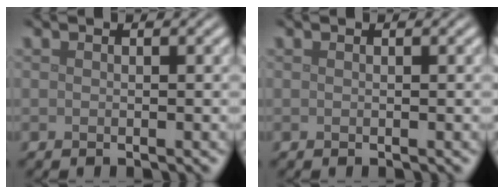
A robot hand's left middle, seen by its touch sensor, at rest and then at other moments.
{"total": 0.0}